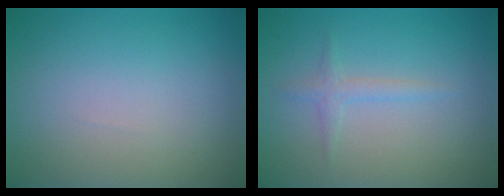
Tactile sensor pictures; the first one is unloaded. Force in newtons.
{"total": 1.3, "press": 1.2, "slide": 0.0}